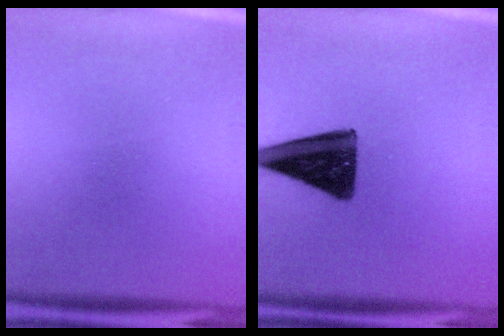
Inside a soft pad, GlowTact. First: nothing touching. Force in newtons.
{"total": 14.3}